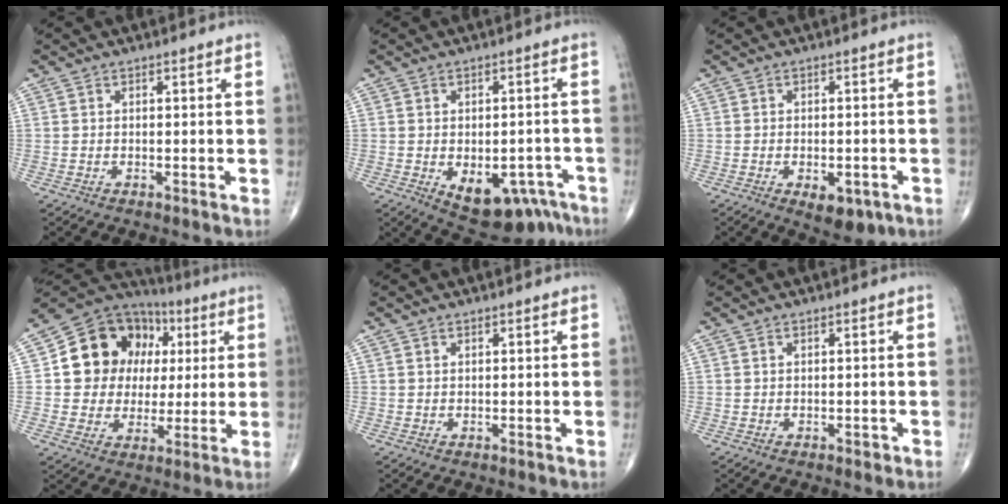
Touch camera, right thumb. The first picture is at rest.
{"total": 12.1, "force": [-6.3, 7.0, 7.6], "torque": [-0.071, 0.030, -0.076]}
{"total": 6.5, "force": [-2.8, 3.3, 4.9], "torque": [-0.063, 0.006, -0.027]}
{"total": 16.7, "force": [3.3, 14.2, 8.1], "torque": [-0.090, 0.022, 0.057]}
{"total": 0.0}
{"total": 0.7, "force": [-0.2, 0.5, 0.5], "torque": [-0.004, 0.000, -0.002]}